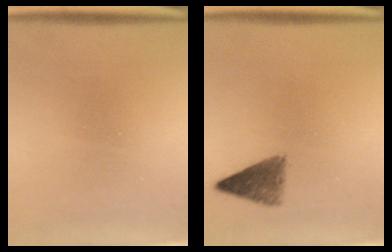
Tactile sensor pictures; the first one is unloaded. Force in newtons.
{"total": 3.8}